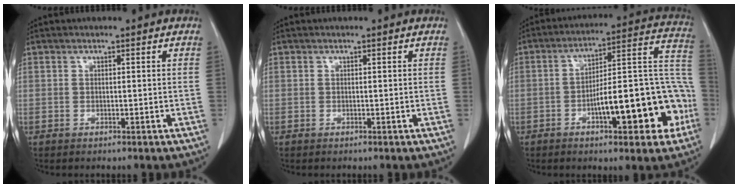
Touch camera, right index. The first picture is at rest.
{"total": 0.0}
{"total": 18.5, "force": [-6.4, 4.7, 16.8], "torque": [-0.202, 0.044, -0.082]}